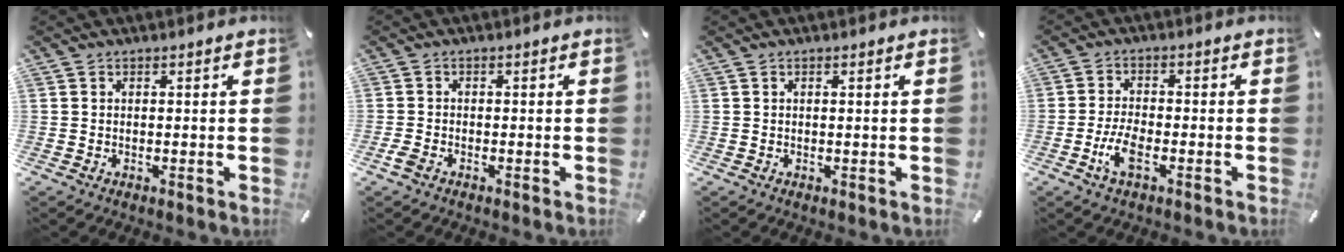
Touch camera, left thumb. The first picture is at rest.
{"total": 1.7, "force": [-1.1, 0.9, 0.9], "torque": [-0.023, -0.001, -0.021]}
{"total": 0.7, "force": [0.2, 0.0, 0.7], "torque": [-0.011, -0.001, 0.003]}
{"total": 5.5, "force": [-2.3, 2.3, 4.4], "torque": [-0.105, -0.003, -0.045]}